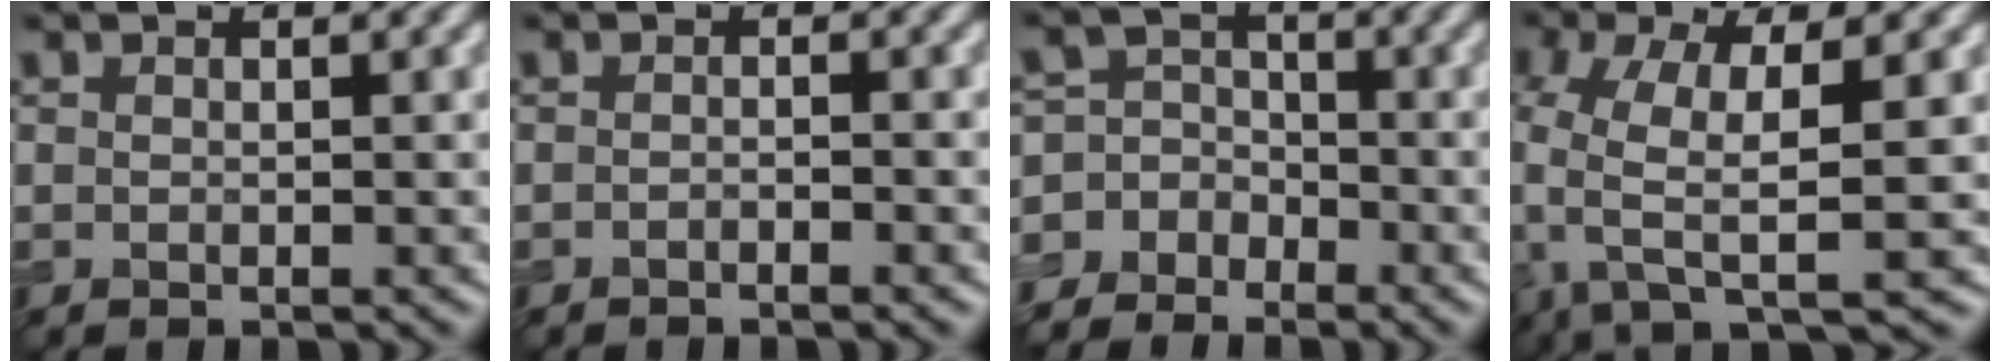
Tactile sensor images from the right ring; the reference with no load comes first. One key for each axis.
{"total": 0.9, "fx": -0.7, "fy": 0.1, "fz": 0.6, "tx": -0.010, "ty": -0.001, "tz": -0.012}
{"total": 7.6, "fx": -4.6, "fy": 6.0, "fz": 0.5, "tx": -0.002, "ty": 0.003, "tz": -0.093}
{"total": 8.4, "fx": -0.9, "fy": 3.5, "fz": 7.6, "tx": -0.174, "ty": -0.015, "tz": -0.022}